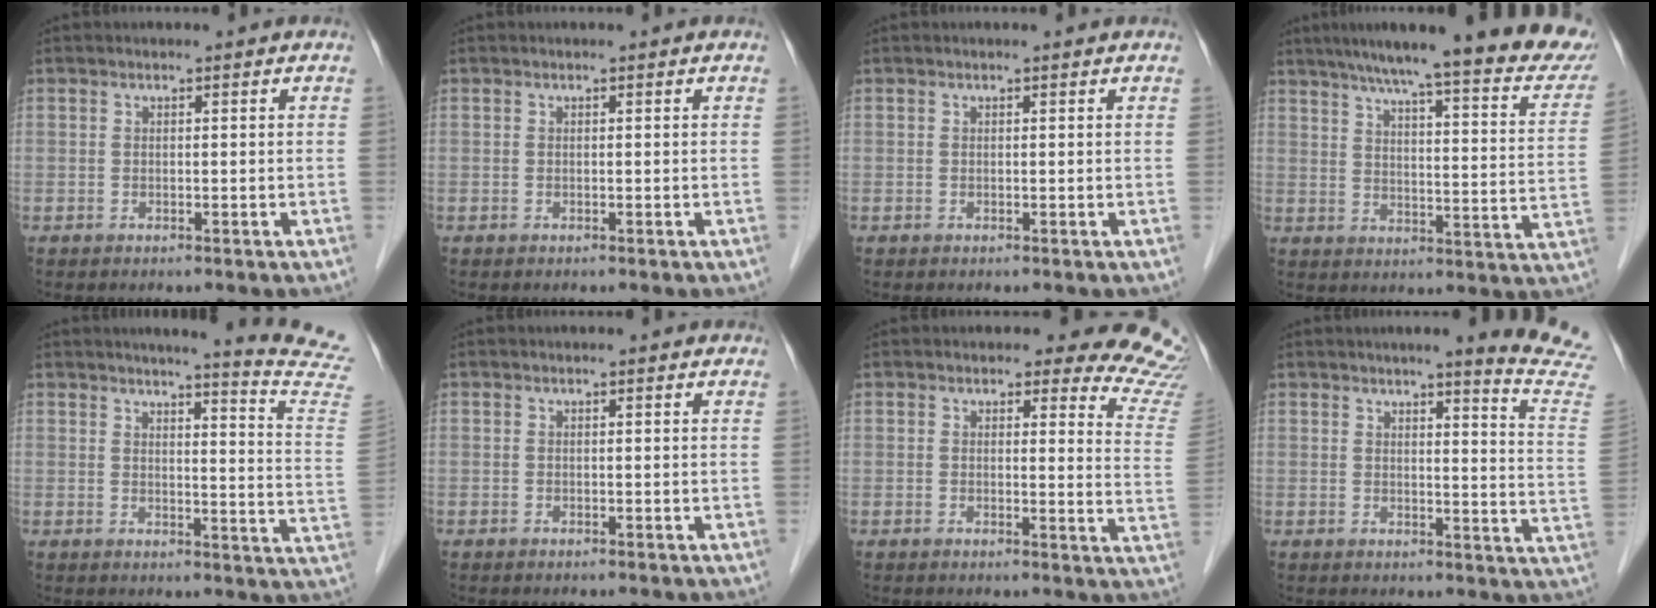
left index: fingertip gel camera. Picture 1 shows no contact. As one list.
[{"total": 0.0}, {"total": 0.0}, {"total": 24.3, "force": [20.0, 2.7, 13.6], "torque": [-0.189, -0.023, 0.244]}, {"total": 14.7, "force": [13.6, -1.7, 5.2], "torque": [-0.066, -0.110, 0.133]}, {"total": 0.0}, {"total": 12.6, "force": [11.9, 2.7, 3.1], "torque": [0.005, -0.099, 0.084]}, {"total": 12.8, "force": [11.3, -1.3, 5.7], "torque": [-0.063, -0.086, 0.106]}]